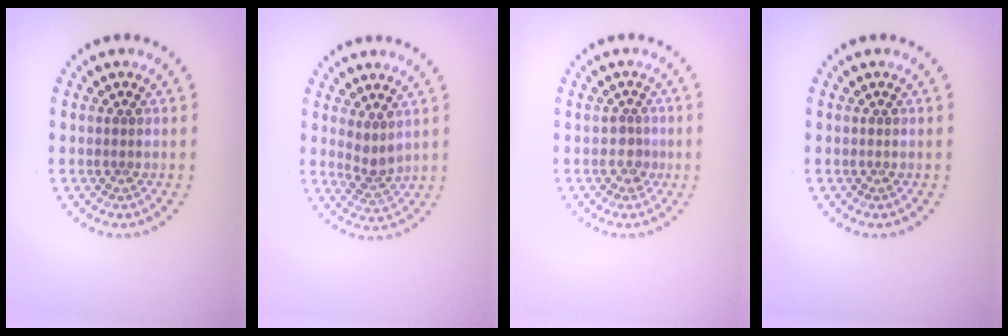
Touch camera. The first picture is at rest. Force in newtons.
{"total": 2.0, "press": 1.5, "slide": 1.3}
{"total": 1.2, "press": 1.0, "slide": 0.7}
{"total": 0.0}